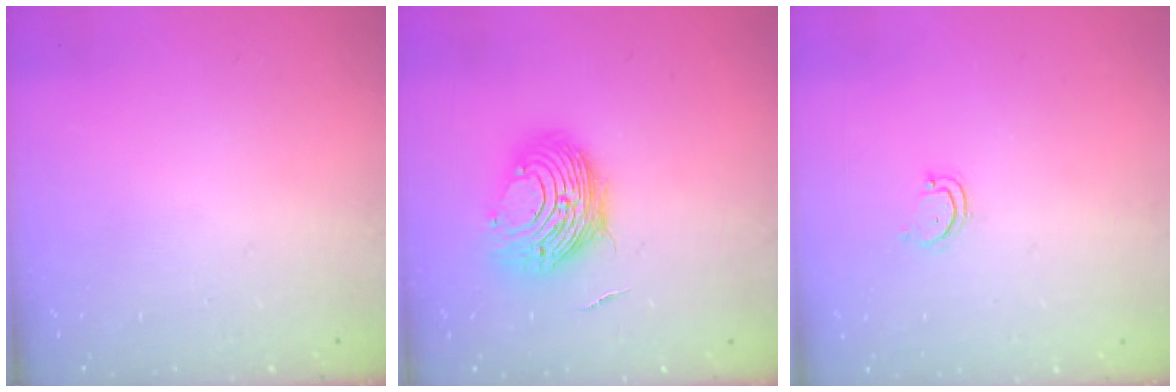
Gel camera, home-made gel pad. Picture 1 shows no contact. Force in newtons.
{"total": 10.7, "press": 10.7, "slide": 0.8}
{"total": 2.6, "press": 2.6, "slide": 0.2}